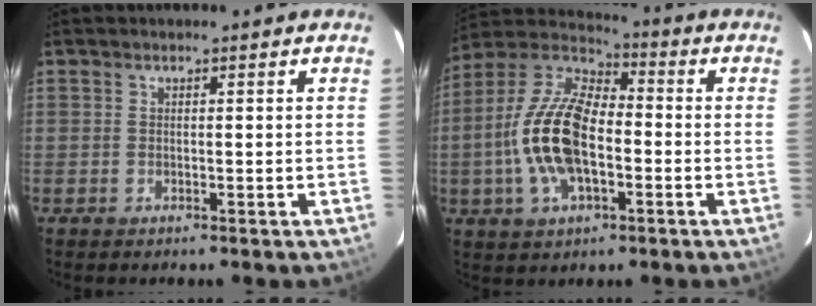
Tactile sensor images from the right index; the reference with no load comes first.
{"total": 16.7, "force": [-3.2, 8.2, 14.2], "torque": [-0.296, 0.006, -0.065]}